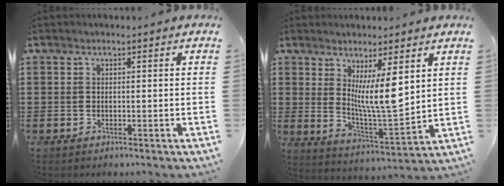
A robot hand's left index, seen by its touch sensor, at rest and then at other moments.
{"total": 9.2, "force": [4.3, 1.6, 7.9], "torque": [-0.143, -0.029, 0.073]}